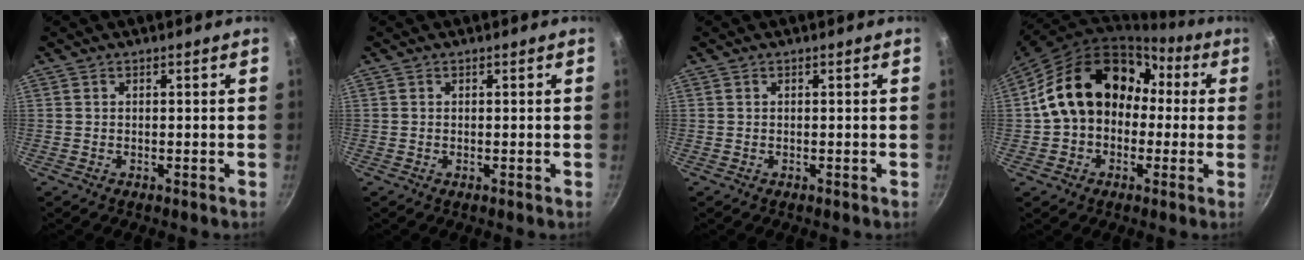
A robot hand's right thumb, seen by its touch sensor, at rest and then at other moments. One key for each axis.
{"total": 0.0}
{"total": 0.0}
{"total": 19.2, "fx": 1.3, "fy": 14.9, "fz": 12.0, "tx": -0.162, "ty": 0.067, "tz": 0.019}